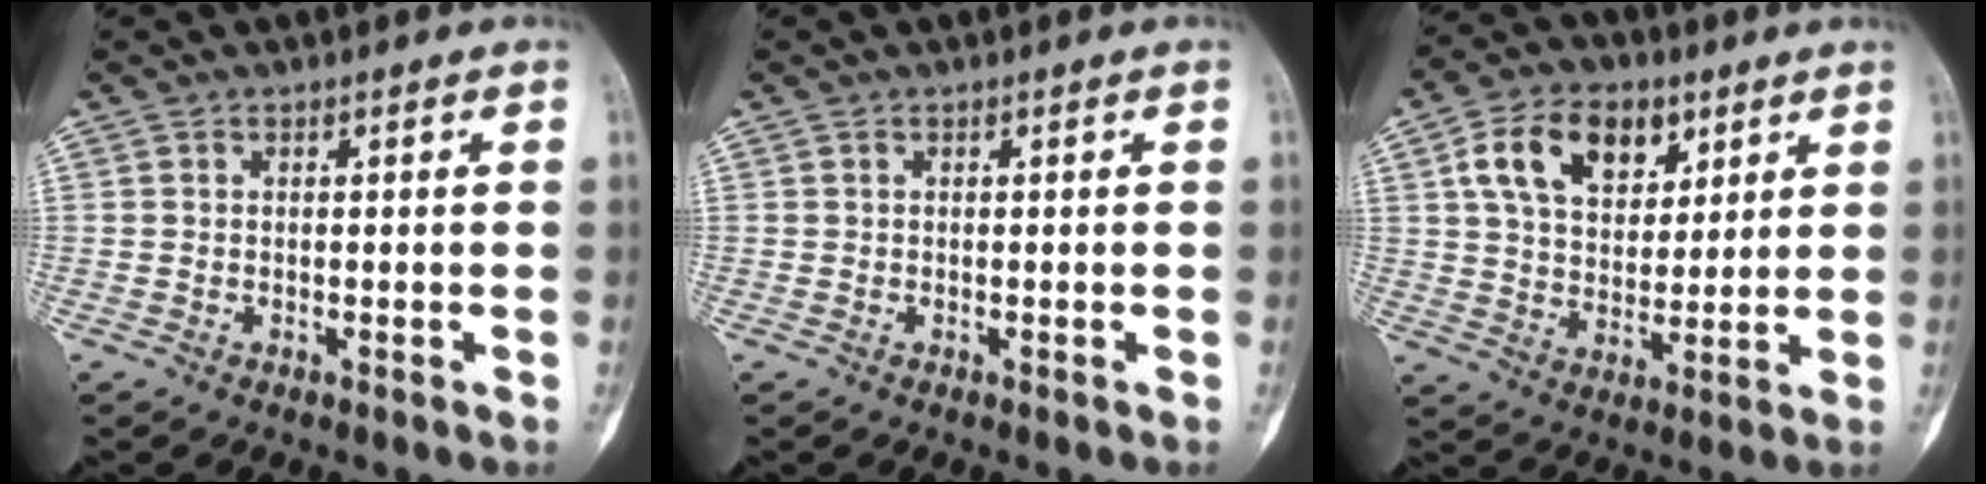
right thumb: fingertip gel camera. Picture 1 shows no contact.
{"total": 0.0}
{"total": 13.8, "force": [5.9, 8.9, 8.7], "torque": [-0.120, -0.012, 0.106]}